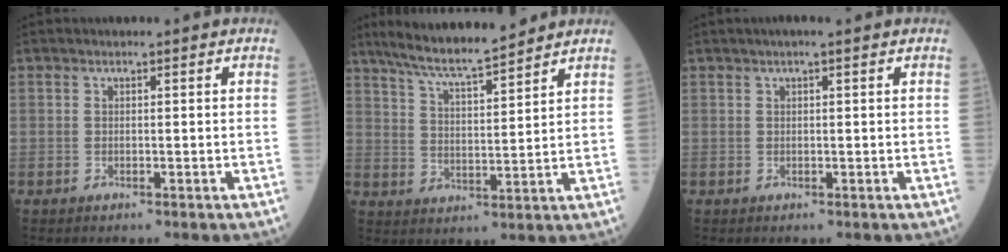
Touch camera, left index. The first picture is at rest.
{"total": 11.4, "force": [9.9, 0.6, 5.7], "torque": [-0.101, 0.015, 0.171]}
{"total": 1.6, "force": [0.9, -0.1, 1.3], "torque": [-0.022, 0.007, 0.013]}